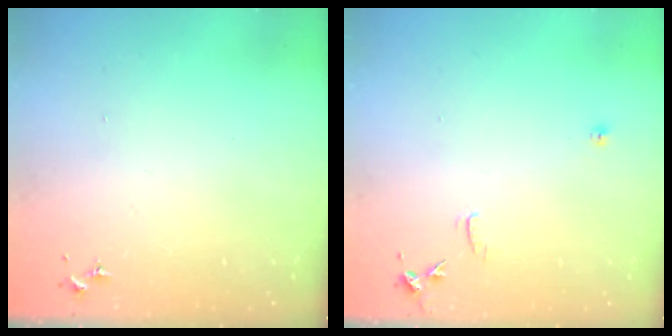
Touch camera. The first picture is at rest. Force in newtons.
{"total": 7.5, "press": 7.5, "slide": 0.6}